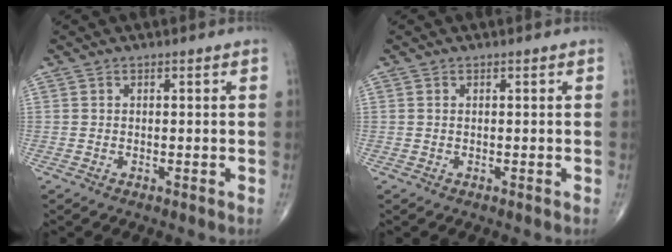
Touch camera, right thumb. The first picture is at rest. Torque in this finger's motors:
{"motor_torque": [-0.21, 0.05, 0.04, 0.16, 0.02]}